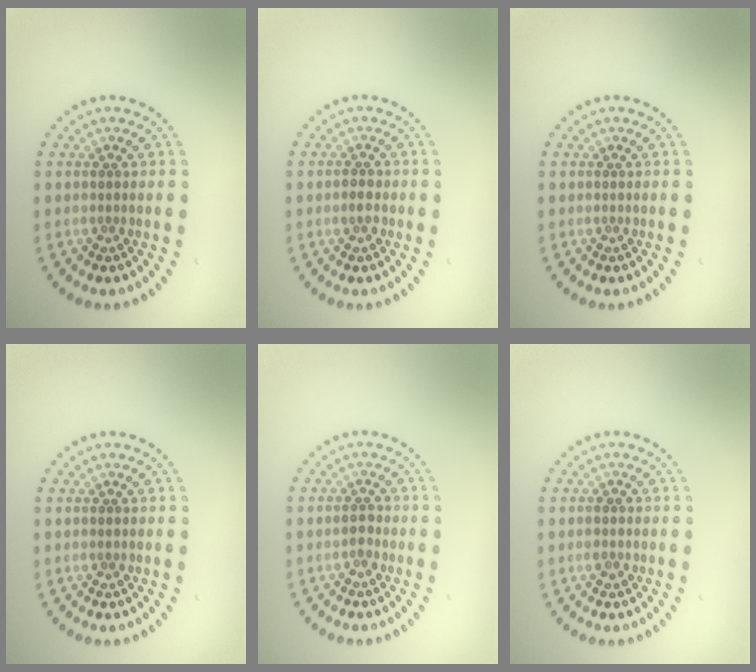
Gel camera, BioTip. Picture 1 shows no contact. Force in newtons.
{"total": 1.4, "press": 1.3, "slide": 0.2}
{"total": 0.0}
{"total": 0.5, "press": 0.5, "slide": 0.2}
{"total": 1.1, "press": 1.1, "slide": 0.2}
{"total": 1.1, "press": 1.0, "slide": 0.4}